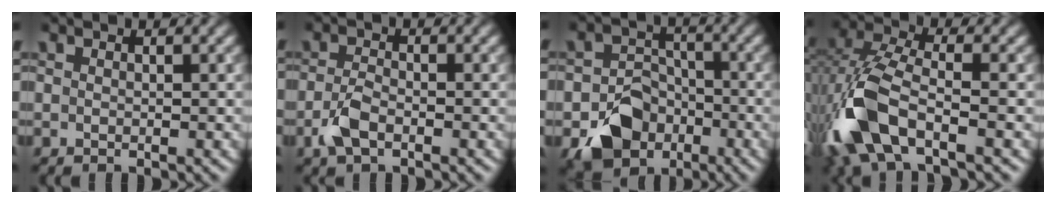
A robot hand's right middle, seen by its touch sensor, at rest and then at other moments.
{"total": 2.5, "force": [-1.2, 1.2, 1.8], "torque": [-0.042, -0.002, -0.029]}
{"total": 5.7, "force": [-2.9, 4.3, 2.4], "torque": [-0.033, -0.009, -0.051]}
{"total": 8.5, "force": [-3.7, 4.1, 6.4], "torque": [-0.152, -0.007, -0.085]}